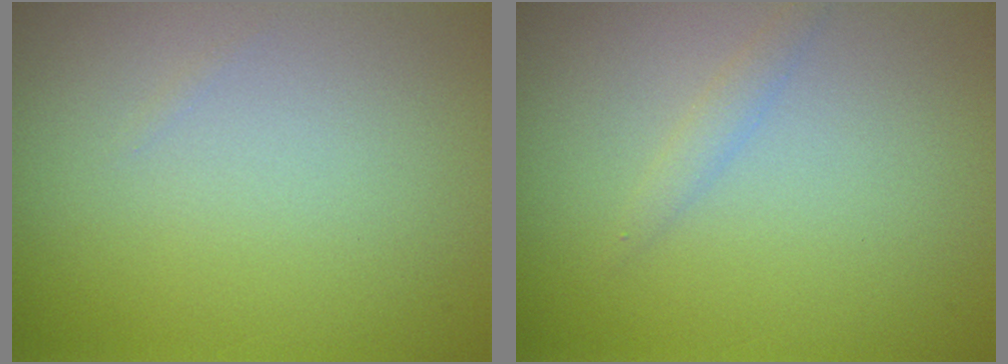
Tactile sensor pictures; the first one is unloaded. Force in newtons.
{"total": 1.0, "press": 1.0, "slide": 0.0}